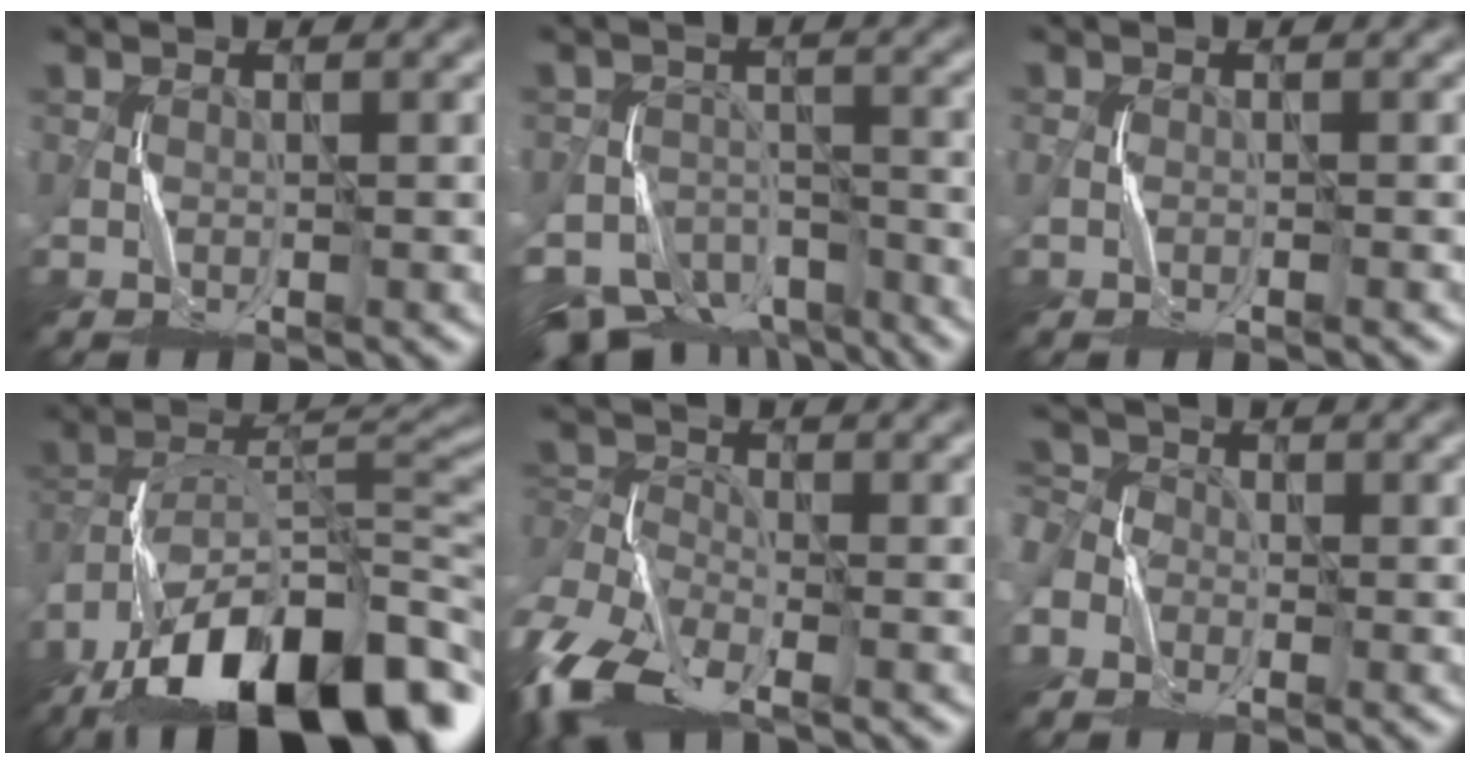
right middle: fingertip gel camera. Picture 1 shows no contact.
{"total": 10.2, "force": [-8.5, 4.9, 2.6], "torque": [-0.034, -0.022, -0.122]}
{"total": 0.6, "force": [-0.4, 0.4, 0.3], "torque": [-0.005, -0.001, -0.008]}
{"total": 17.5, "force": [-10.8, 6.5, 12.1], "torque": [-0.223, 0.020, -0.191]}
{"total": 9.4, "force": [-6.4, 4.1, 5.5], "torque": [-0.116, -0.024, -0.128]}
{"total": 4.4, "force": [-2.0, 3.4, 2.1], "torque": [-0.038, -0.001, -0.045]}